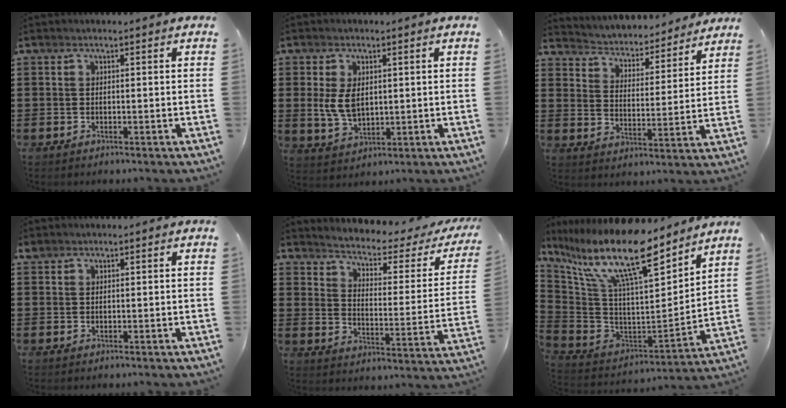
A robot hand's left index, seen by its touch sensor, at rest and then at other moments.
{"total": 5.4, "force": [0.8, 3.4, 4.2], "torque": [-0.109, 0.001, 0.010]}
{"total": 3.9, "force": [3.8, 0.4, -0.3], "torque": [-0.020, -0.035, 0.059]}
{"total": 0.9, "force": [0.7, 0.4, 0.3], "torque": [-0.009, 0.002, 0.015]}
{"total": 2.4, "force": [1.6, 0.6, 1.7], "torque": [-0.048, -0.021, 0.014]}
{"total": 17.6, "force": [11.8, 4.0, 12.4], "torque": [-0.260, -0.073, 0.192]}